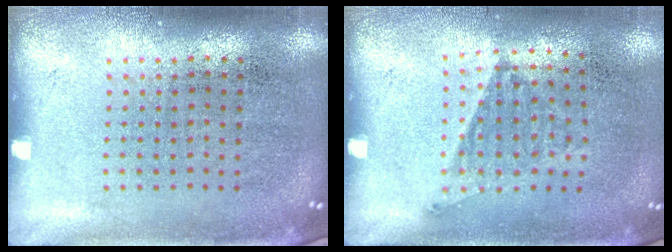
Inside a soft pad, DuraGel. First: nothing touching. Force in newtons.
{"total": 1.2, "press": 0.9, "slide": 0.7}